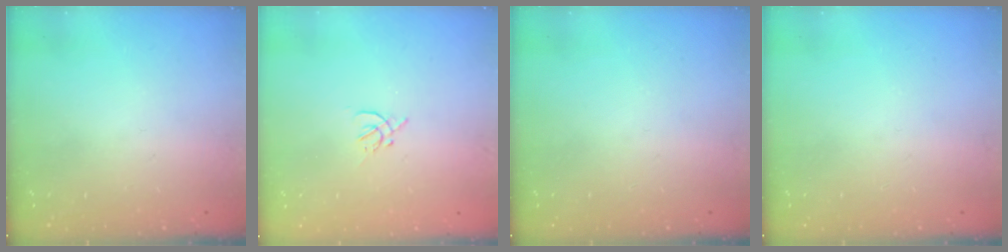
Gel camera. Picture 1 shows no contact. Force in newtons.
{"total": 1.9, "press": 1.8, "slide": 0.5}
{"total": 0.0}
{"total": 0.0}